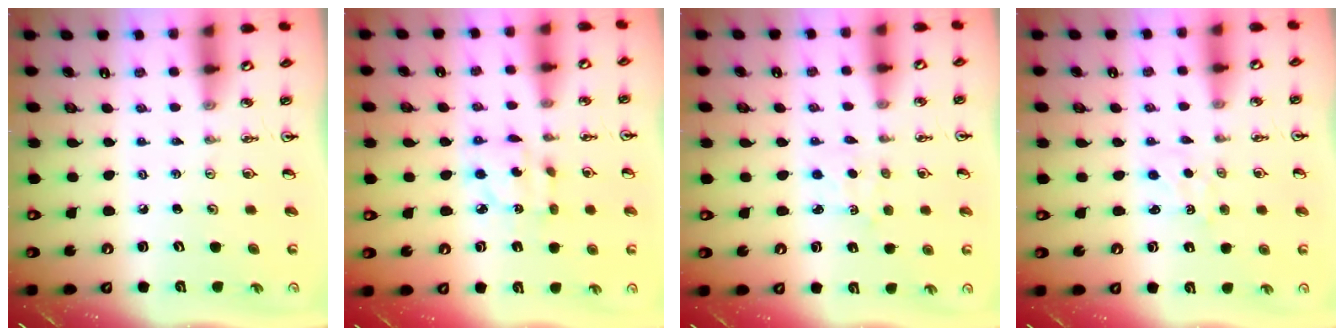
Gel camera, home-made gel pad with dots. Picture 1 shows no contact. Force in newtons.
{"total": 5.3, "press": 5.3, "slide": 0.2}
{"total": 2.3, "press": 2.3, "slide": 0.2}
{"total": 1.6, "press": 1.5, "slide": 0.3}